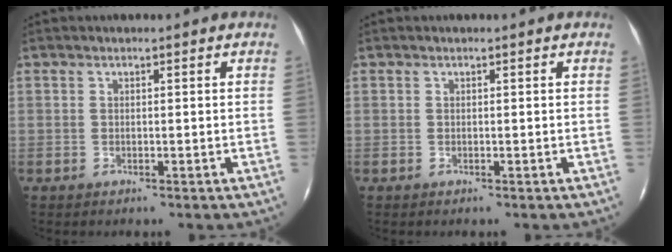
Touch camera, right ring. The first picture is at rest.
{"total": 0.0}